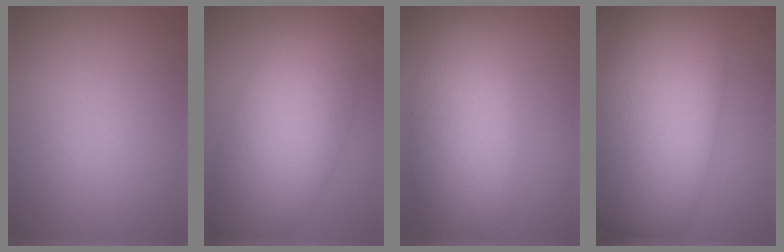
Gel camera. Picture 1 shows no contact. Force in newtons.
{"total": 9.5, "press": 9.5, "slide": 0.4}
{"total": 8.0, "press": 8.0, "slide": 0.5}
{"total": 15.7, "press": 15.7, "slide": 0.8}